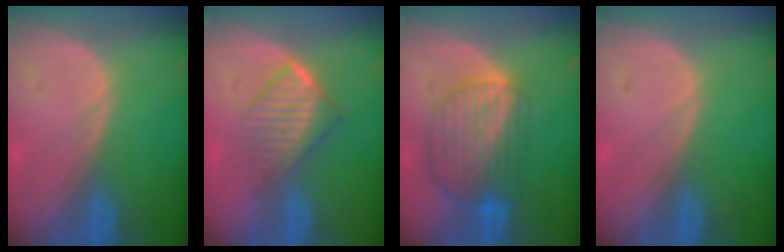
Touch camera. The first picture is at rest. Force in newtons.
{"total": 6.7, "press": 5.8, "slide": 3.3}
{"total": 8.8, "press": 7.8, "slide": 4.2}
{"total": 0.0}